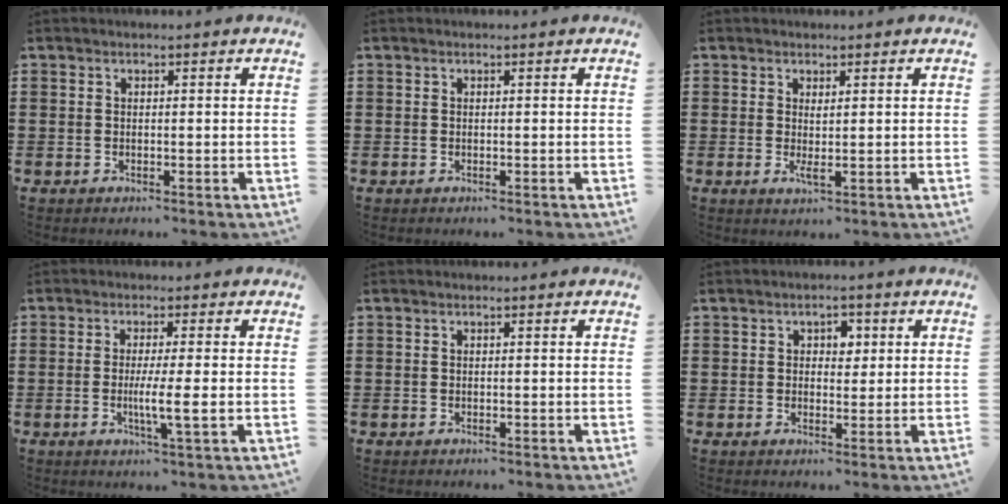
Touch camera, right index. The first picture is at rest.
{"total": 0.0}
{"total": 1.5, "force": [0.4, 0.2, 1.4], "torque": [-0.028, -0.004, 0.009]}
{"total": 4.6, "force": [-0.7, -0.2, 4.5], "torque": [-0.080, -0.012, -0.015]}
{"total": 0.0}
{"total": 2.4, "force": [0.8, 1.8, 1.5], "torque": [-0.027, 0.008, 0.010]}